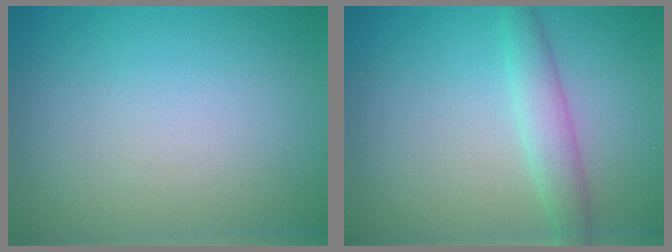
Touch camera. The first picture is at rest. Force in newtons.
{"total": 2.5, "press": 2.5, "slide": 0.1}